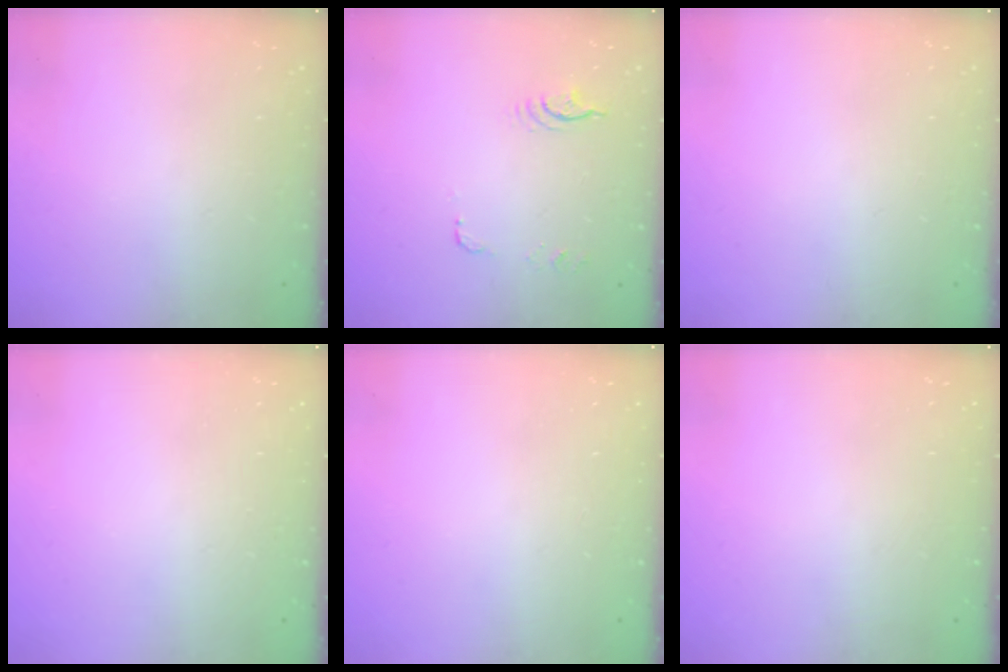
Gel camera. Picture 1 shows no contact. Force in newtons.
{"total": 14.8, "press": 7.2, "slide": 12.9}
{"total": 0.0}
{"total": 0.0}
{"total": 0.0}
{"total": 0.0}